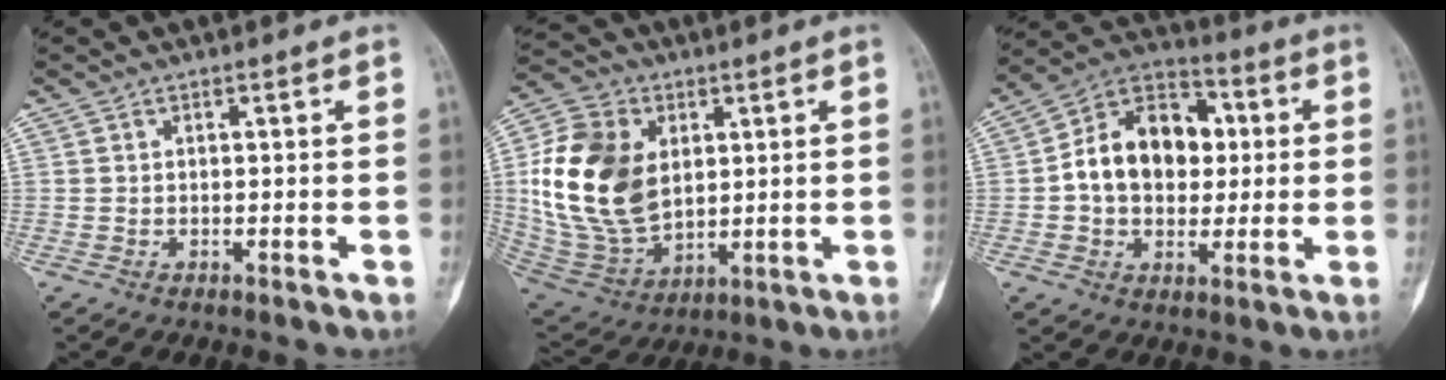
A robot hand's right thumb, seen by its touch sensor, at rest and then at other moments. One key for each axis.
{"total": 20.4, "fx": 3.2, "fy": 14.2, "fz": 14.3, "tx": -0.271, "ty": -0.013, "tz": 0.072}
{"total": 16.4, "fx": 1.4, "fy": 11.8, "fz": 11.3, "tx": -0.140, "ty": 0.023, "tz": 0.014}